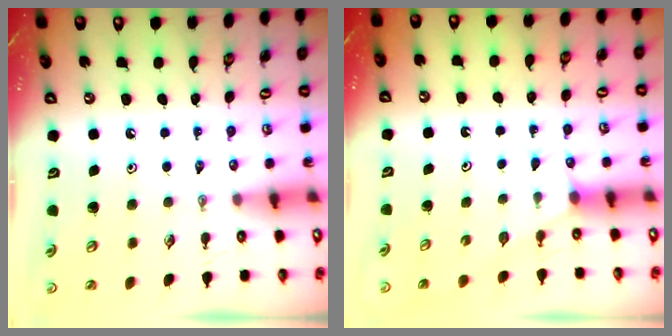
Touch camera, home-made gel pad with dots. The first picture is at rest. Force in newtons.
{"total": 1.7, "press": 1.7, "slide": 0.3}